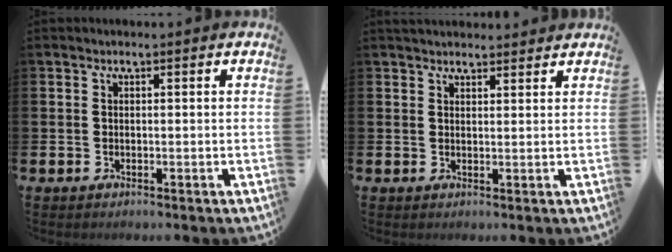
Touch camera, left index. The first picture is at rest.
{"total": 2.4, "force": [2.3, 0.7, 0.1], "torque": [0.005, -0.010, 0.041]}